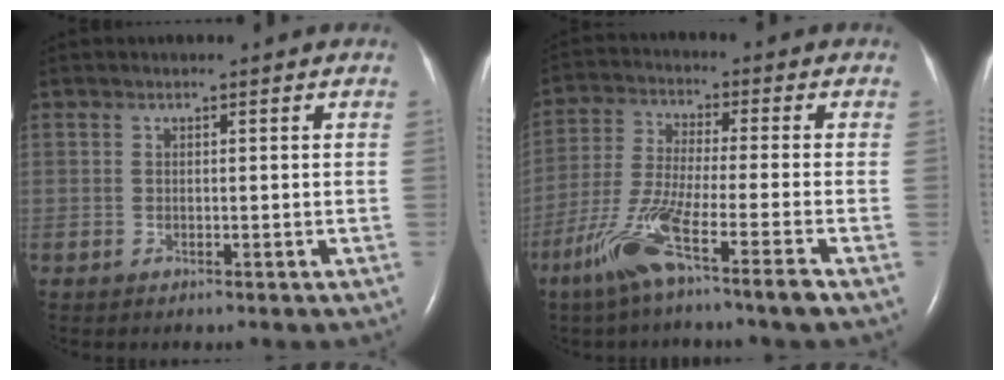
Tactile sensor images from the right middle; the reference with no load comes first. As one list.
[{"total": 10.5, "force": [-6.3, -0.8, 8.4], "torque": [-0.170, -0.028, -0.125]}]